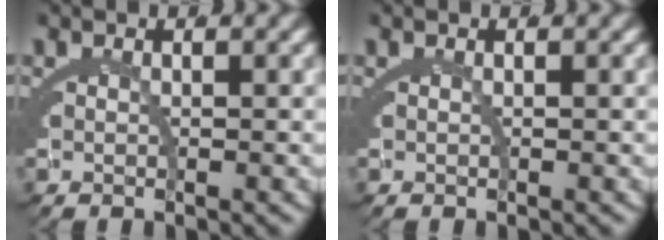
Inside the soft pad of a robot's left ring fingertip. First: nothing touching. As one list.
[{"total": 0.0}]